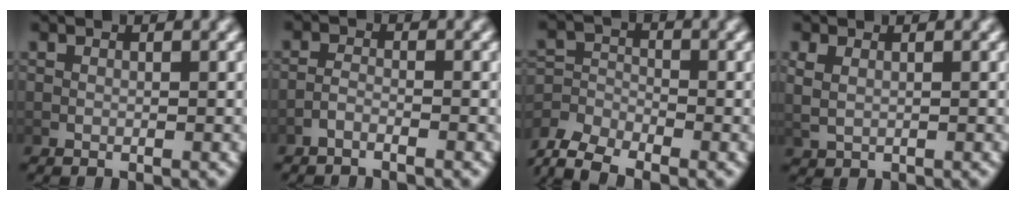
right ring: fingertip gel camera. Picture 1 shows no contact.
{"total": 1.7, "force": [-1.6, 0.3, 0.6], "torque": [-0.019, -0.007, -0.028]}
{"total": 5.3, "force": [-3.1, 3.7, 2.2], "torque": [-0.058, -0.030, -0.045]}
{"total": 2.3, "force": [0.8, 1.7, 1.3], "torque": [-0.033, -0.002, 0.024]}